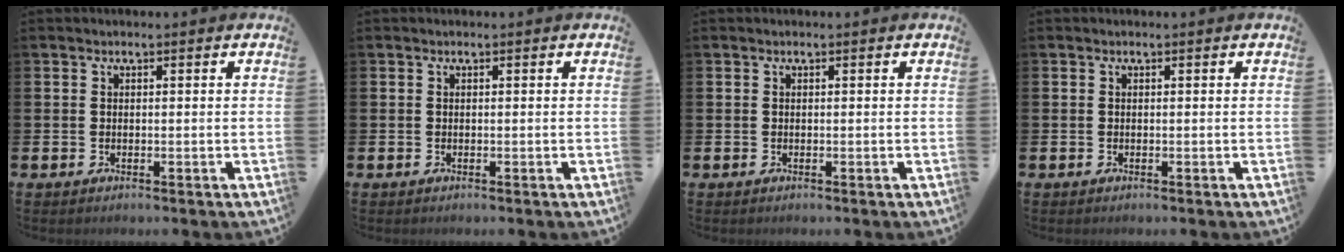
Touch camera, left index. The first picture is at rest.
{"total": 0.0}
{"total": 0.0}
{"total": 0.0}